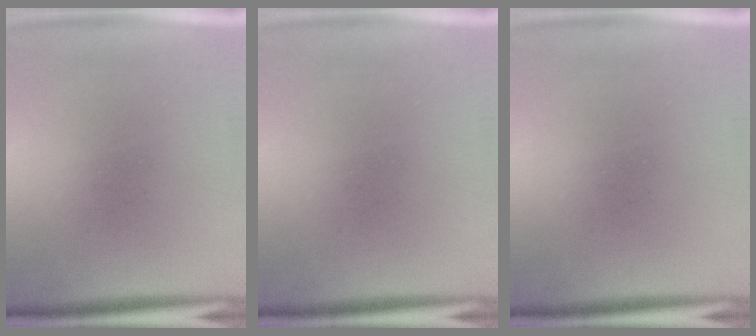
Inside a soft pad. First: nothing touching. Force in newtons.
{"total": 0.0}
{"total": 0.0}